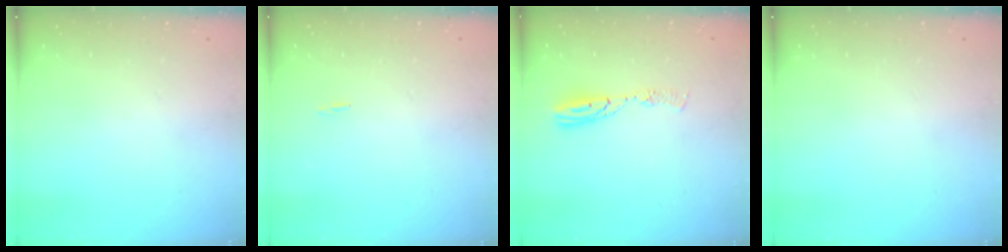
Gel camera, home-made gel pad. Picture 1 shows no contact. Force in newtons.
{"total": 17.2, "press": 3.7, "slide": 16.8}
{"total": 6.8, "press": 6.8, "slide": 0.6}
{"total": 0.0}